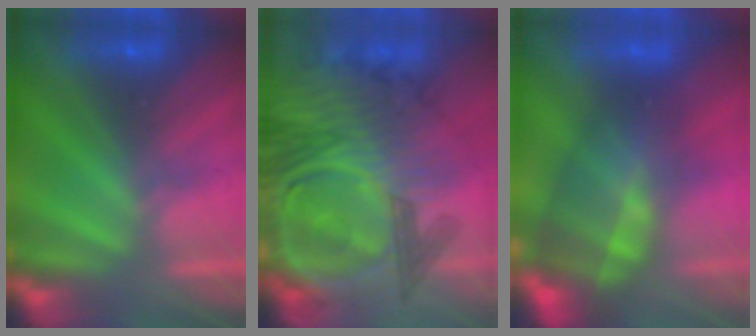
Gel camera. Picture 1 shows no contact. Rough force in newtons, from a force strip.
{"total": 7.7}
{"total": 9.4}